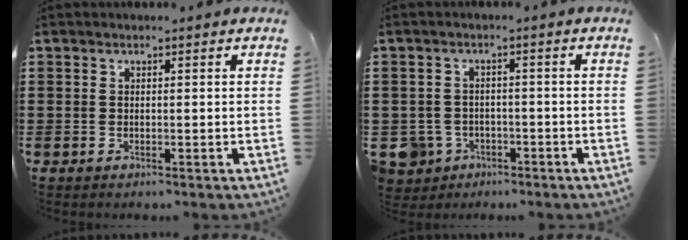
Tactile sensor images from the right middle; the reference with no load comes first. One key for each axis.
{"total": 3.6, "fx": -2.3, "fy": 2.5, "fz": 1.0, "tx": -0.054, "ty": -0.008, "tz": -0.056}